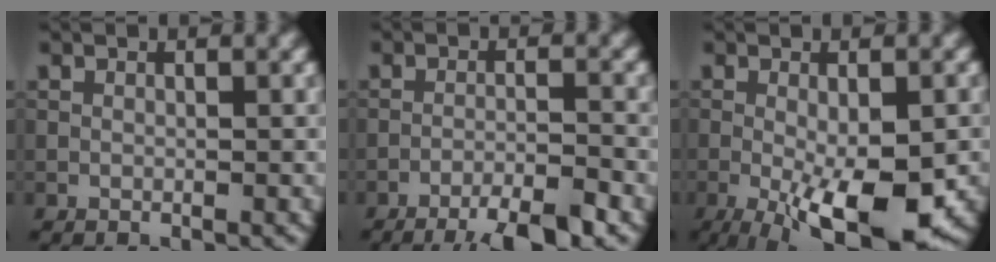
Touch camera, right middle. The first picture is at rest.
{"total": 5.7, "force": [-4.2, 0.8, 3.7], "torque": [-0.057, -0.005, -0.070]}
{"total": 10.2, "force": [-3.4, 3.0, 9.2], "torque": [-0.155, -0.023, -0.043]}